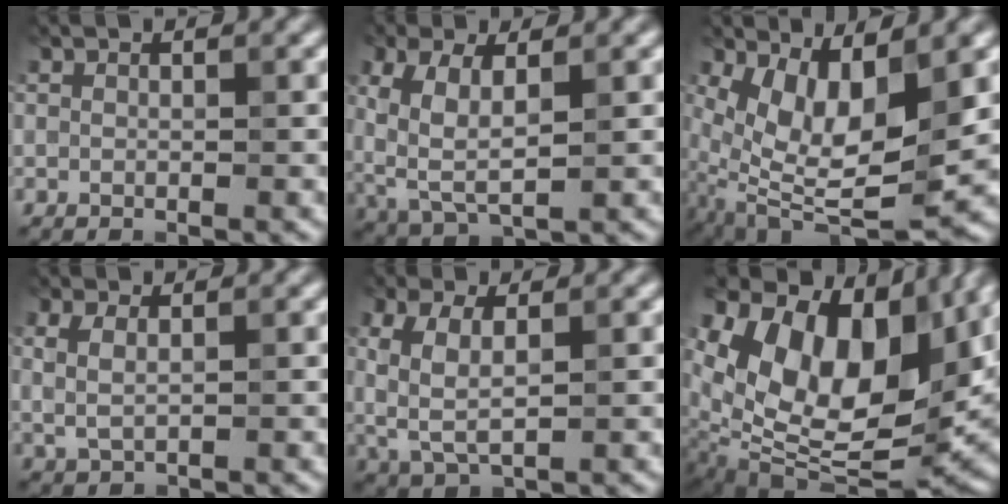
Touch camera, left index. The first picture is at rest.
{"total": 4.5, "force": [0.6, 2.1, 3.9], "torque": [-0.101, -0.006, 0.025]}
{"total": 7.6, "force": [1.1, 3.2, 6.8], "torque": [-0.150, -0.020, 0.032]}
{"total": 1.4, "force": [0.5, 0.6, 1.2], "torque": [-0.031, -0.005, 0.025]}
{"total": 3.7, "force": [0.4, 1.7, 3.2], "torque": [-0.087, -0.004, 0.021]}
{"total": 14.8, "force": [4.7, 9.0, 10.8], "torque": [-0.213, 0.003, 0.103]}